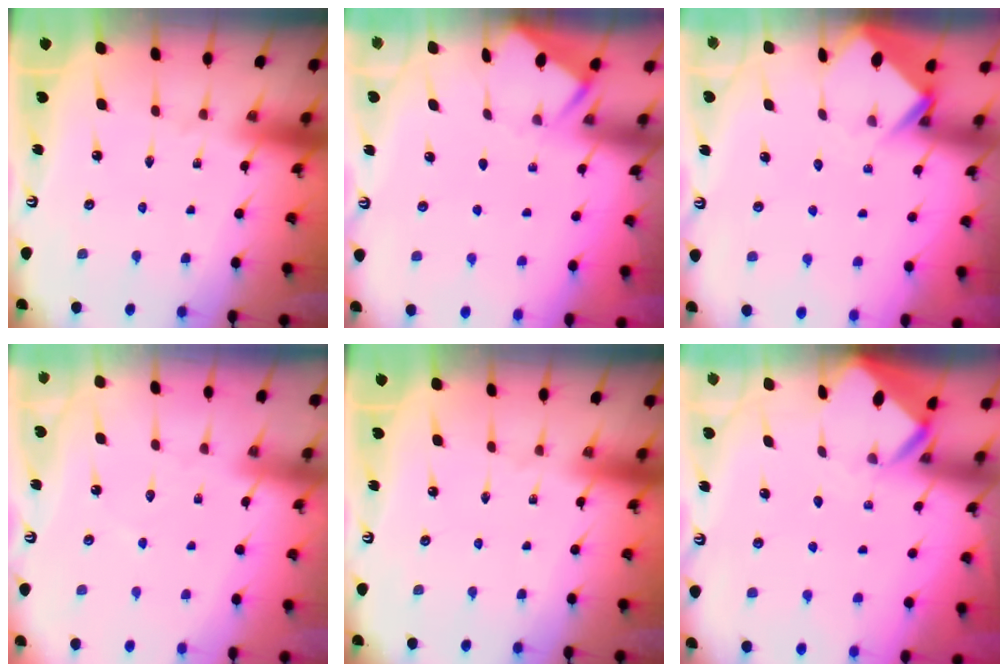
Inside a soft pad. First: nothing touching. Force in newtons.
{"total": 2.9, "press": 2.9, "slide": 0.3}
{"total": 3.6, "press": 3.6, "slide": 0.3}
{"total": 2.5, "press": 2.5, "slide": 0.3}
{"total": 0.0}
{"total": 3.2, "press": 3.2, "slide": 0.2}